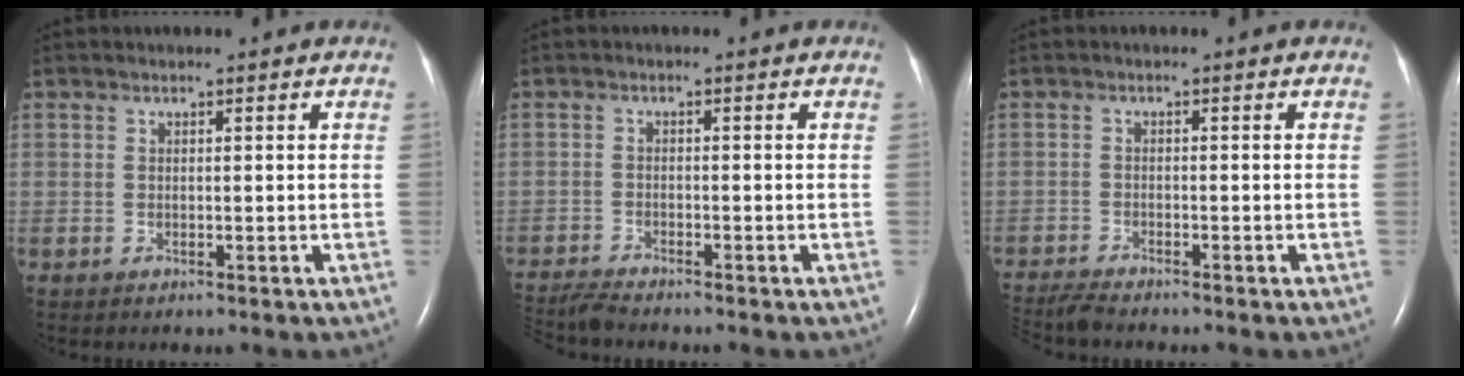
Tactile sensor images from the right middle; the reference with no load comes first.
{"total": 4.8, "force": [-4.7, -0.5, 1.1], "torque": [-0.022, -0.024, -0.086]}
{"total": 4.7, "force": [-4.5, -0.2, 1.3], "torque": [-0.026, -0.022, -0.081]}